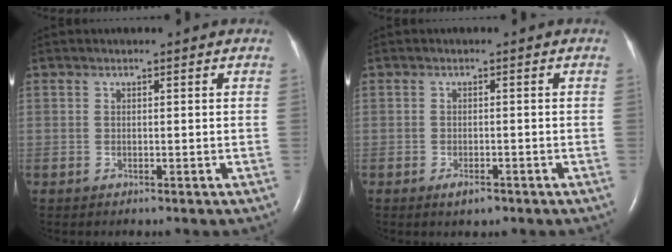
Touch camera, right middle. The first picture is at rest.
{"total": 2.0, "force": [-1.3, 0.7, 1.3], "torque": [-0.026, -0.001, -0.017]}